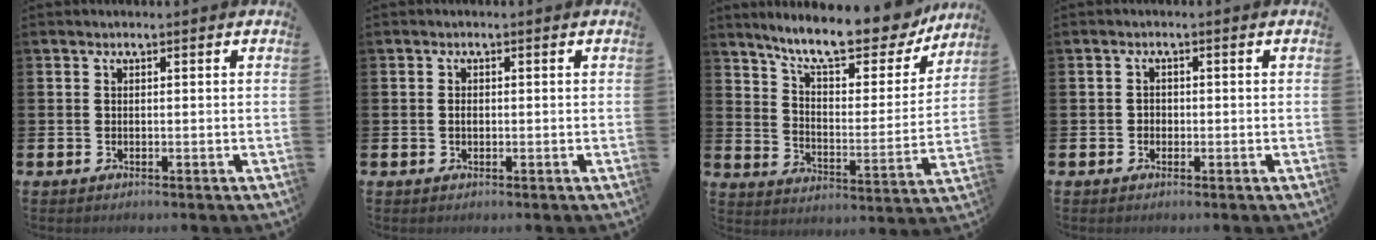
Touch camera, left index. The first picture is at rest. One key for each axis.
{"total": 0.9, "fx": -0.1, "fy": 0.6, "fz": 0.7, "tx": -0.006, "ty": 0.000, "tz": -0.005}
{"total": 11.2, "fx": 9.8, "fy": 2.6, "fz": 4.8, "tx": -0.108, "ty": -0.069, "tz": 0.163}
{"total": 1.2, "fx": -0.4, "fy": 1.1, "fz": 0.3, "tx": -0.001, "ty": 0.003, "tz": -0.012}